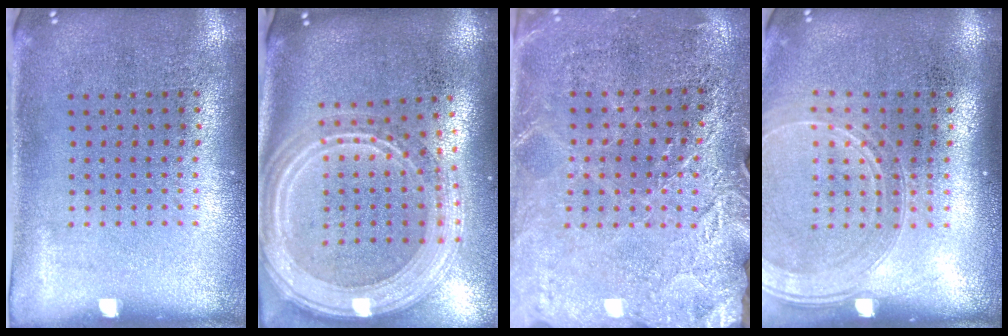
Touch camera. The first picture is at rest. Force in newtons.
{"total": 3.0, "press": 2.4, "slide": 1.9}
{"total": 2.8, "press": 2.7, "slide": 0.6}
{"total": 1.7, "press": 1.6, "slide": 0.7}